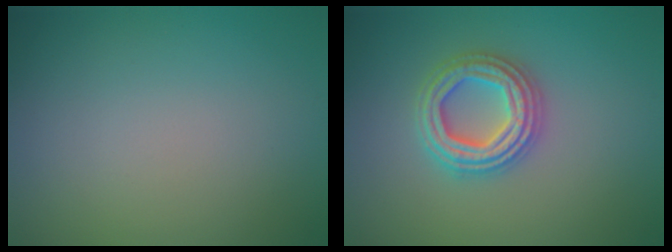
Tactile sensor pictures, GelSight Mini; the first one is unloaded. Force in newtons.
{"total": 4.7, "press": 4.6, "slide": 0.7}